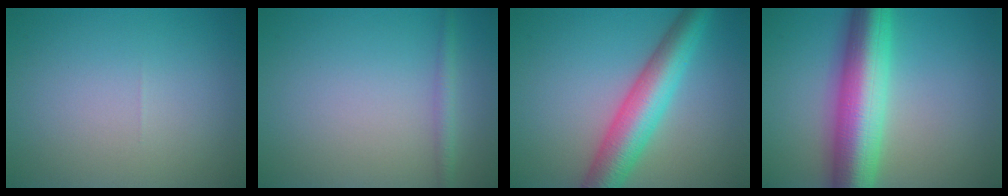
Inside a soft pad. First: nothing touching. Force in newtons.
{"total": 1.4, "press": 1.4, "slide": 0.1}
{"total": 7.0, "press": 7.0, "slide": 0.1}
{"total": 10.1, "press": 10.1, "slide": 0.1}